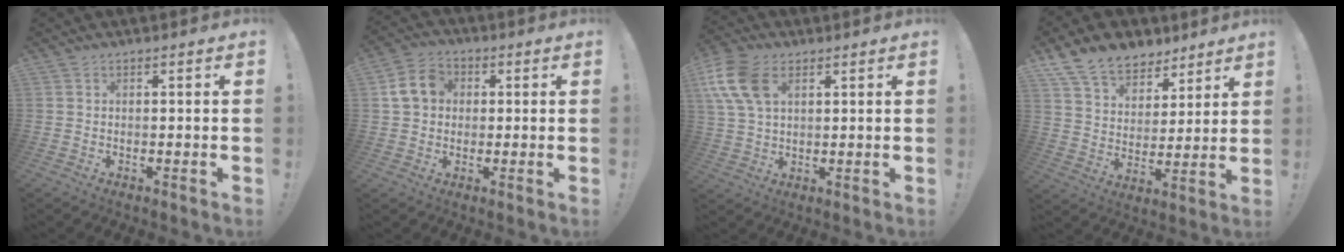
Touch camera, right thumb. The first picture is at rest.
{"total": 9.3, "force": [2.0, 7.8, 4.6], "torque": [-0.073, 0.015, 0.046]}
{"total": 13.6, "force": [5.0, 8.9, 8.9], "torque": [-0.184, -0.007, 0.098]}
{"total": 13.6, "force": [10.1, 8.1, 4.2], "torque": [-0.078, -0.068, 0.194]}